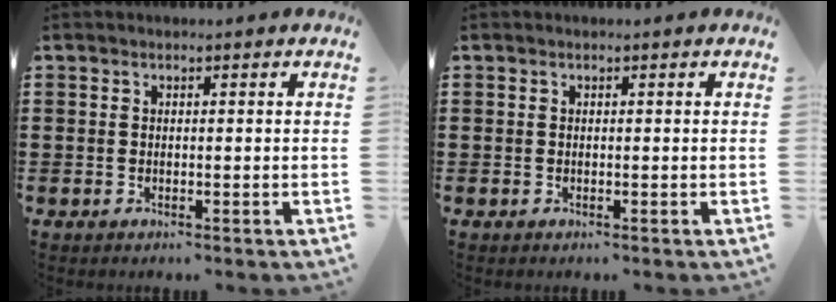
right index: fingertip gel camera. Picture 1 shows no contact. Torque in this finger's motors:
{"motor_torque": [0.33, 1.81, 0.00, 0.00]}